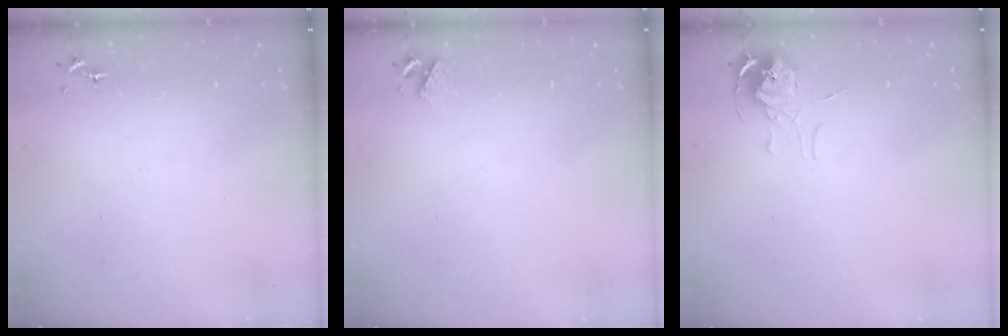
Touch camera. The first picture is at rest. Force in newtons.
{"total": 4.1, "press": 4.0, "slide": 0.6}
{"total": 6.2, "press": 6.1, "slide": 0.5}